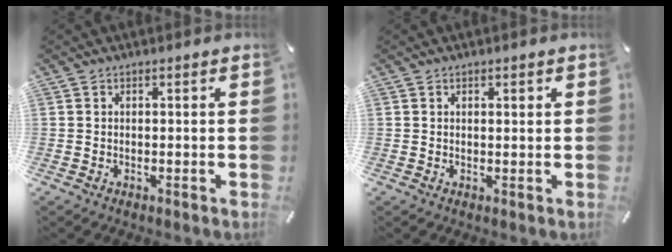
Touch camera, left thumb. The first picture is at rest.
{"total": 0.8, "force": [0.5, 0.4, 0.5], "torque": [-0.009, 0.001, 0.009]}